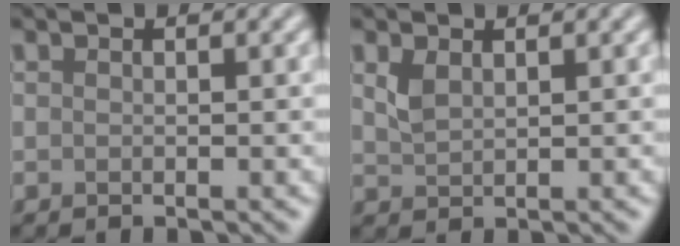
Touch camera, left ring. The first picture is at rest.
{"total": 1.5, "force": [0.9, 0.8, 1.0], "torque": [-0.026, 0.001, 0.024]}